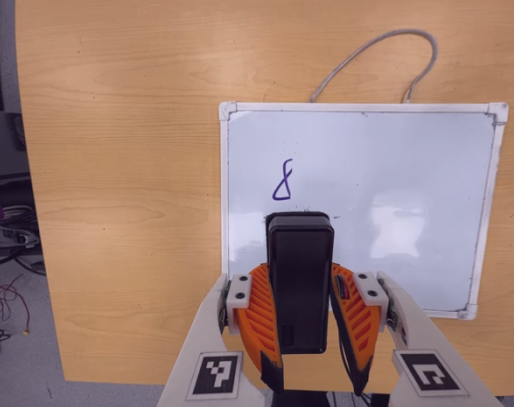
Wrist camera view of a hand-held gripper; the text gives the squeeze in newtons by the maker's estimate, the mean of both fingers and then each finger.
{"total": 7.2, "left": 5.6, "right": 8.8}